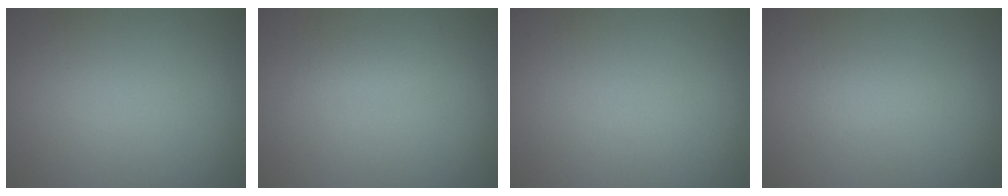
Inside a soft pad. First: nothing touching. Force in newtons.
{"total": 1.0, "press": 1.0, "slide": 0.0}
{"total": 0.0}
{"total": 1.0, "press": 1.0, "slide": 0.0}